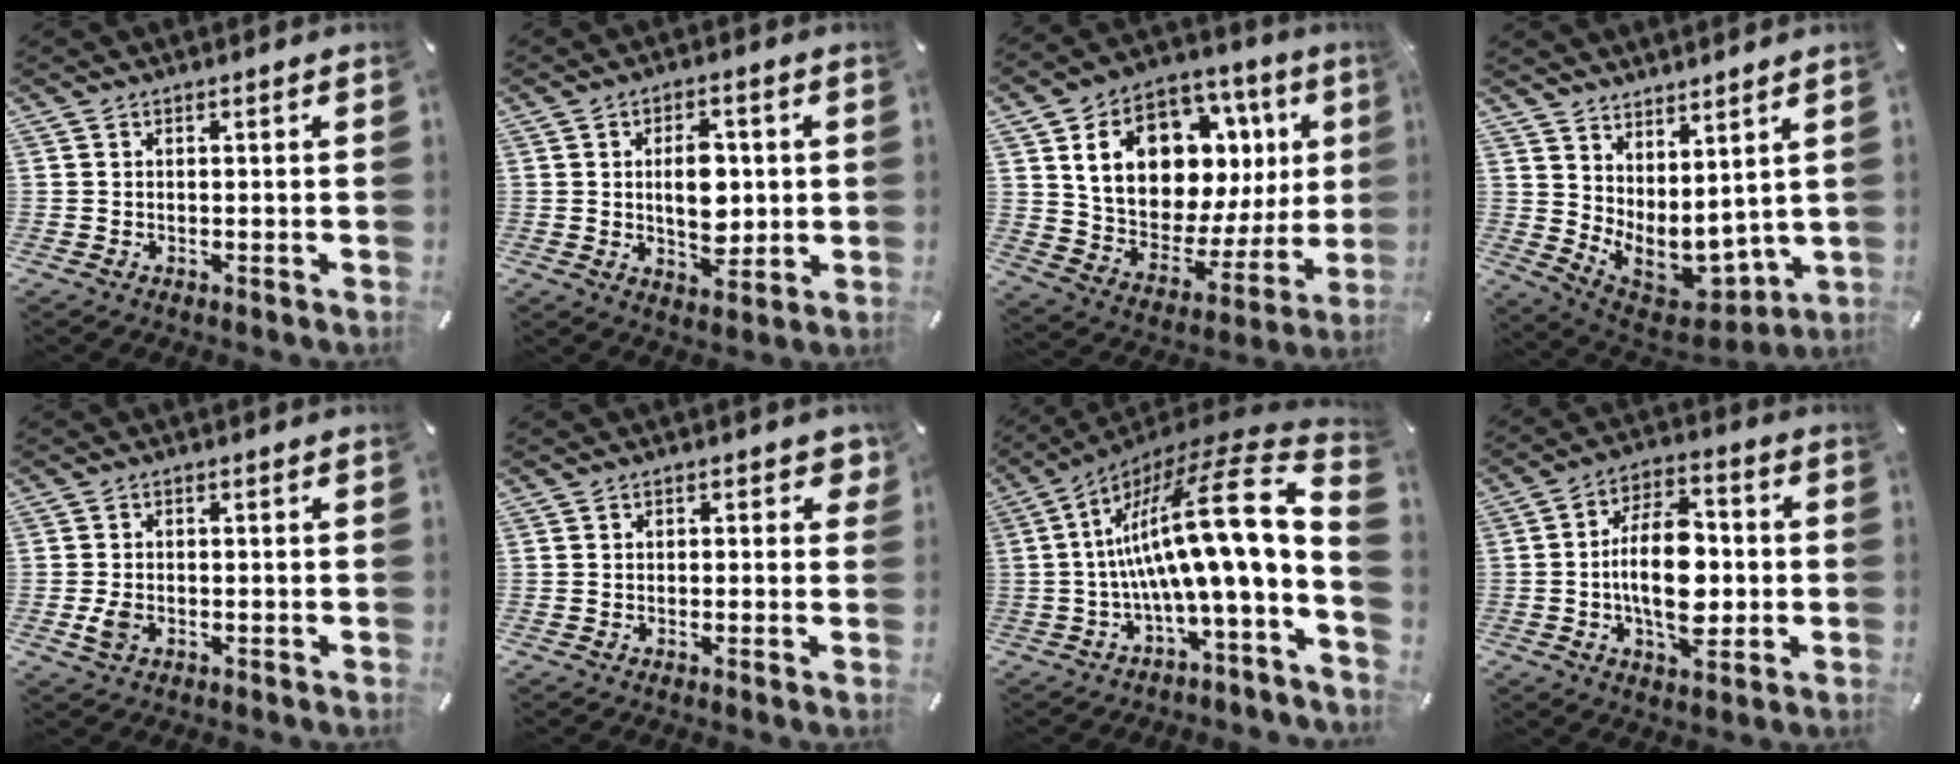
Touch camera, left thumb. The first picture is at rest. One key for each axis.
{"total": 9.4, "fx": 0.8, "fy": 5.8, "fz": 7.3, "tx": -0.114, "ty": -0.003, "tz": 0.007}
{"total": 20.6, "fx": 8.9, "fy": 13.0, "fz": 13.3, "tx": -0.211, "ty": -0.052, "tz": 0.158}
{"total": 5.6, "fx": 2.4, "fy": 4.5, "fz": 2.2, "tx": -0.020, "ty": -0.066, "tz": 0.061}
{"total": 3.2, "fx": -0.8, "fy": 2.1, "fz": 2.3, "tx": -0.059, "ty": -0.006, "tz": -0.017}
{"total": 2.1, "fx": 0.6, "fy": 1.4, "fz": 1.4, "tx": -0.012, "ty": 0.001, "tz": 0.005}
{"total": 23.9, "fx": 3.8, "fy": 5.3, "fz": 23.0, "tx": -0.404, "ty": -0.046, "tz": 0.055}
{"total": 15.7, "fx": -1.4, "fy": 8.8, "fz": 12.9, "tx": -0.238, "ty": 0.001, "tz": -0.026}